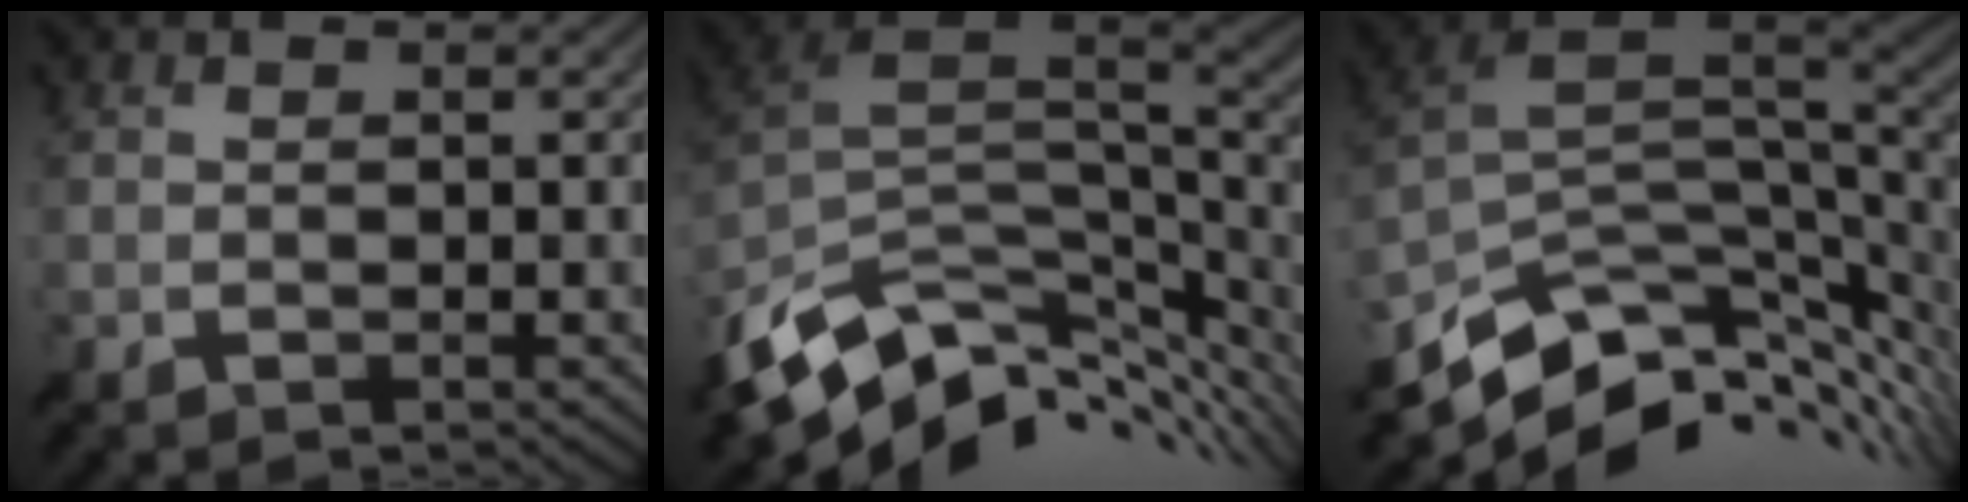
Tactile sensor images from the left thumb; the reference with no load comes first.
{"total": 12.4, "force": [-5.4, 6.3, 9.2], "torque": [-0.207, -0.032, -0.081]}
{"total": 12.5, "force": [-4.9, 6.2, 9.7], "torque": [-0.201, -0.026, -0.079]}